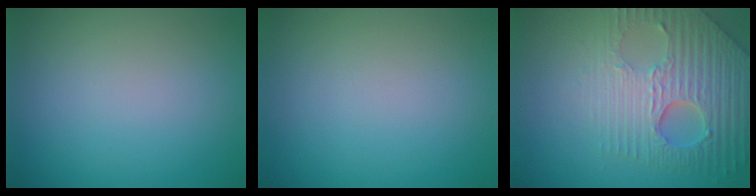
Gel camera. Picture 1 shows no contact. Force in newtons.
{"total": 0.0}
{"total": 6.1, "press": 5.2, "slide": 3.3}